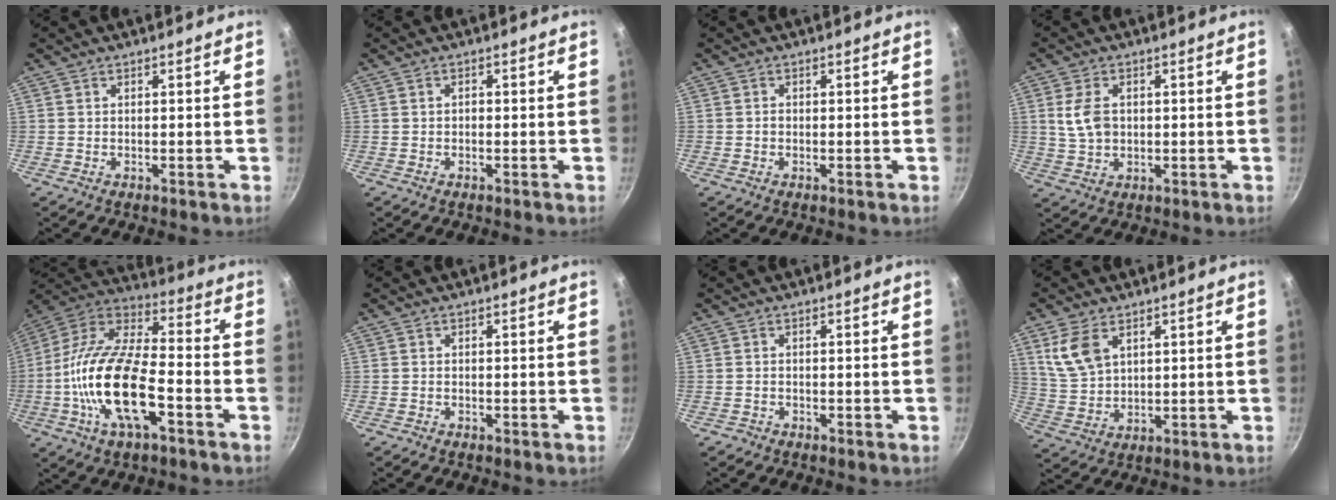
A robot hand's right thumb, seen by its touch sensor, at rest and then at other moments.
{"total": 0.5, "force": [-0.2, 0.4, 0.3], "torque": [-0.006, 0.004, -0.004]}
{"total": 0.6, "force": [-0.2, 0.6, 0.2], "torque": [-0.003, 0.003, -0.005]}
{"total": 6.2, "force": [0.8, 4.3, 4.4], "torque": [-0.080, 0.003, 0.017]}
{"total": 20.8, "force": [-6.4, 8.8, 17.7], "torque": [-0.334, 0.038, -0.138]}
{"total": 0.0}
{"total": 0.7, "force": [-0.6, 0.4, 0.0], "torque": [-0.008, 0.009, -0.009]}
{"total": 8.0, "force": [3.8, 4.8, 5.1], "torque": [-0.096, -0.016, 0.085]}